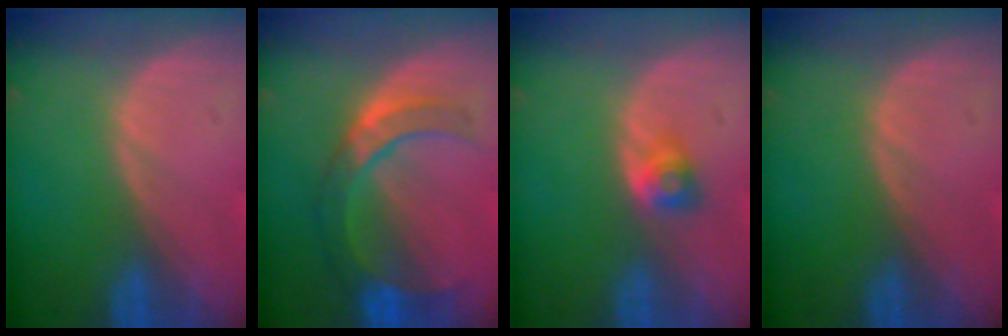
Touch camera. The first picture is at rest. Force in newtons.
{"total": 7.0, "press": 7.0, "slide": 0.9}
{"total": 2.7, "press": 2.4, "slide": 1.3}
{"total": 0.0}